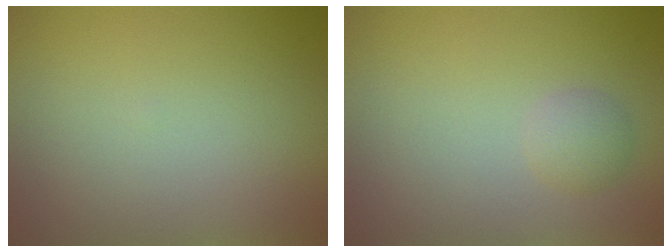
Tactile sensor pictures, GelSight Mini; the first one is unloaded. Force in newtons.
{"total": 1.5, "press": 1.5, "slide": 0.0}